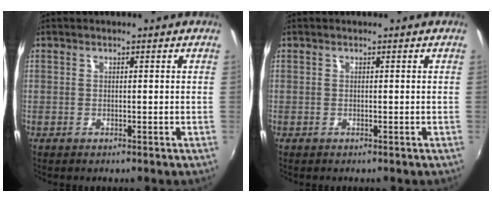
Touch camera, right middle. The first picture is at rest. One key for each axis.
{"total": 0.0}